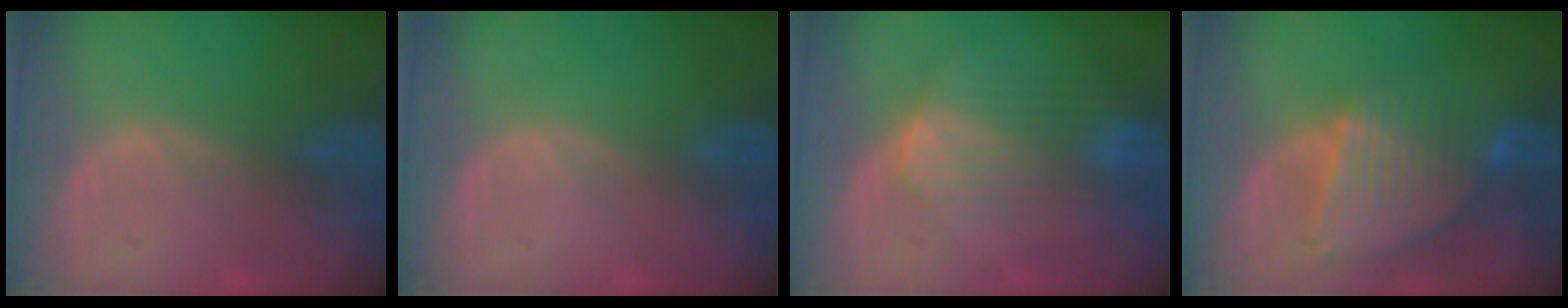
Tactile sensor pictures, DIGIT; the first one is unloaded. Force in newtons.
{"total": 0.0}
{"total": 7.2, "press": 6.4, "slide": 3.1}
{"total": 8.5, "press": 7.5, "slide": 4.0}